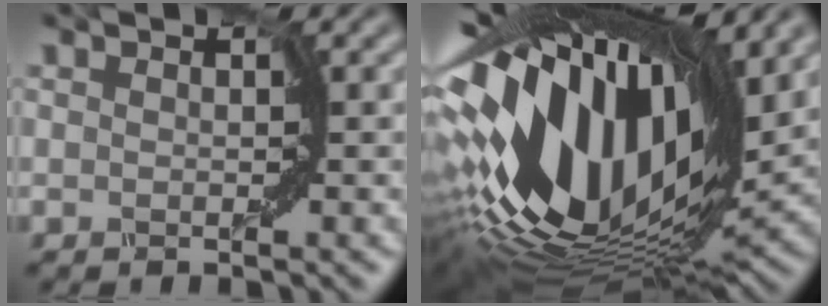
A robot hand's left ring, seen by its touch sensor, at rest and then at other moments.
{"total": 16.7, "force": [2.8, 7.7, 14.5], "torque": [-0.280, 0.009, 0.041]}